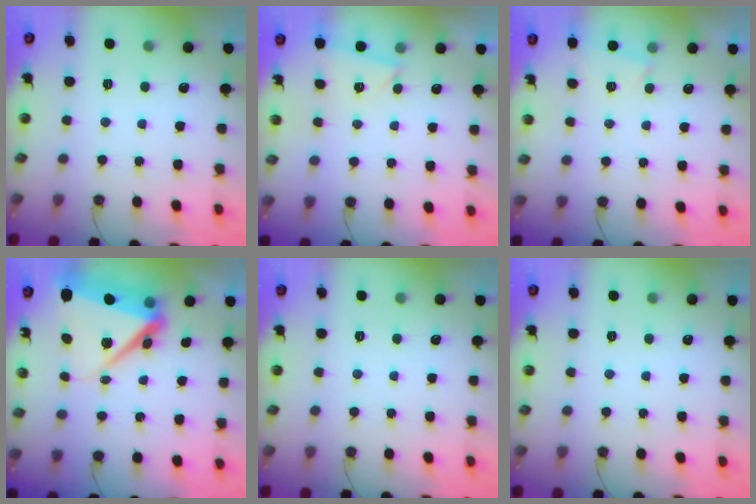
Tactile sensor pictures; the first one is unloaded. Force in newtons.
{"total": 2.4, "press": 2.3, "slide": 0.6}
{"total": 6.2, "press": 0.1, "slide": 6.2}
{"total": 11.7, "press": 11.6, "slide": 2.0}
{"total": 0.0}
{"total": 0.0}